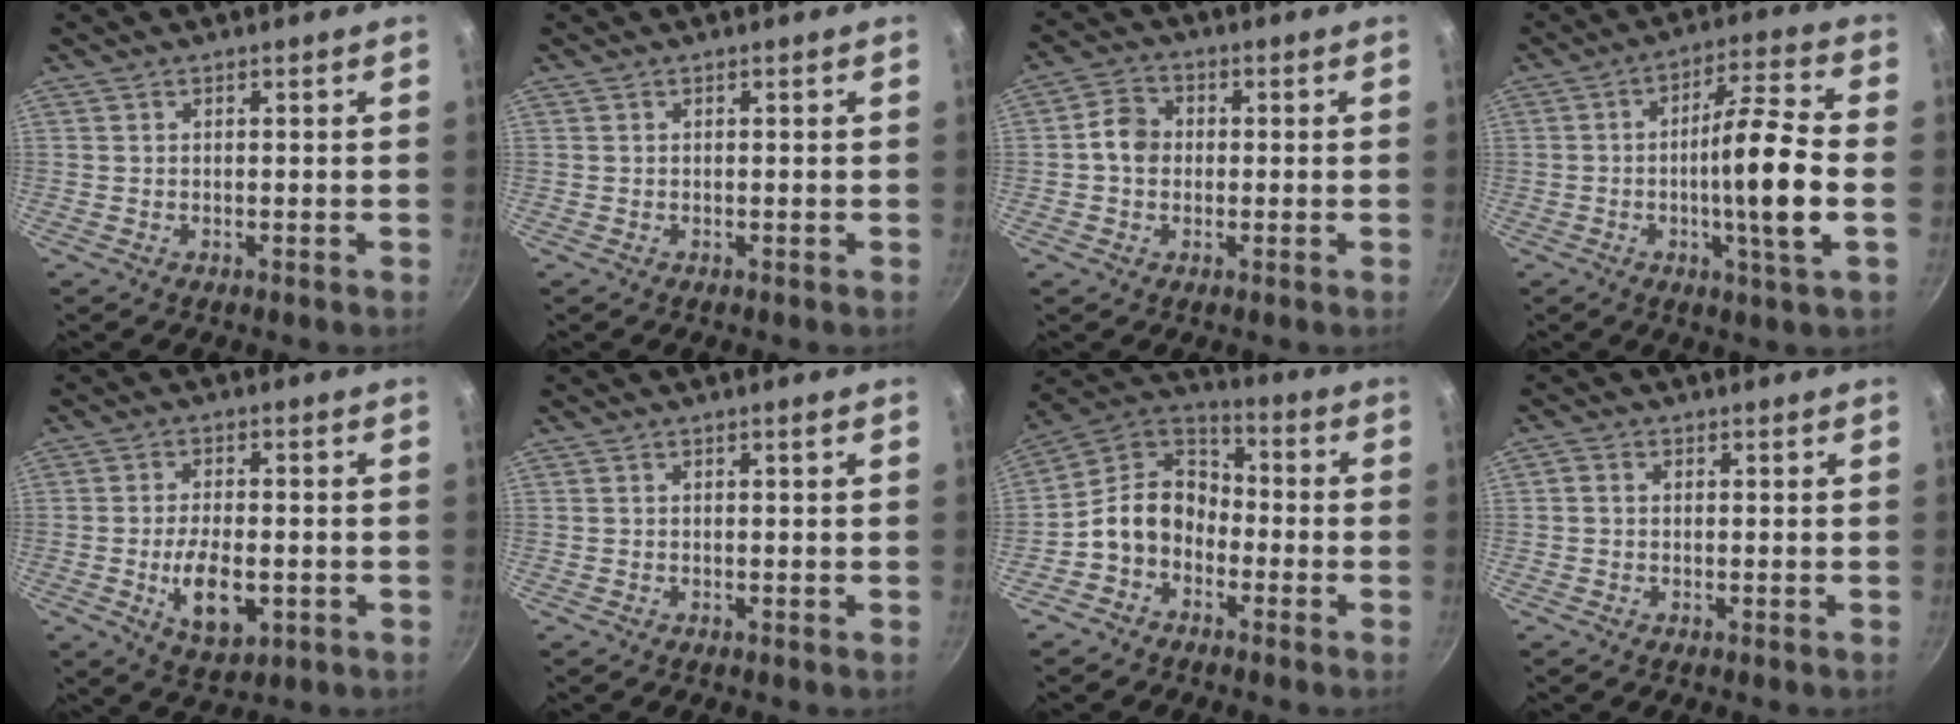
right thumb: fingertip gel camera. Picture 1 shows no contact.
{"total": 0.0}
{"total": 5.5, "force": [-0.1, 4.6, 3.0], "torque": [-0.035, 0.015, -0.014]}
{"total": 13.5, "force": [-2.1, 1.1, 13.3], "torque": [-0.212, 0.024, -0.041]}
{"total": 11.0, "force": [-2.7, 5.5, 9.1], "torque": [-0.152, 0.008, -0.041]}
{"total": 0.6, "force": [0.2, -0.1, 0.5], "torque": [-0.010, 0.000, 0.003]}
{"total": 11.7, "force": [-3.6, 9.0, 6.5], "torque": [-0.079, 0.059, -0.094]}
{"total": 1.6, "force": [0.0, 1.3, 0.9], "torque": [-0.020, 0.008, -0.004]}